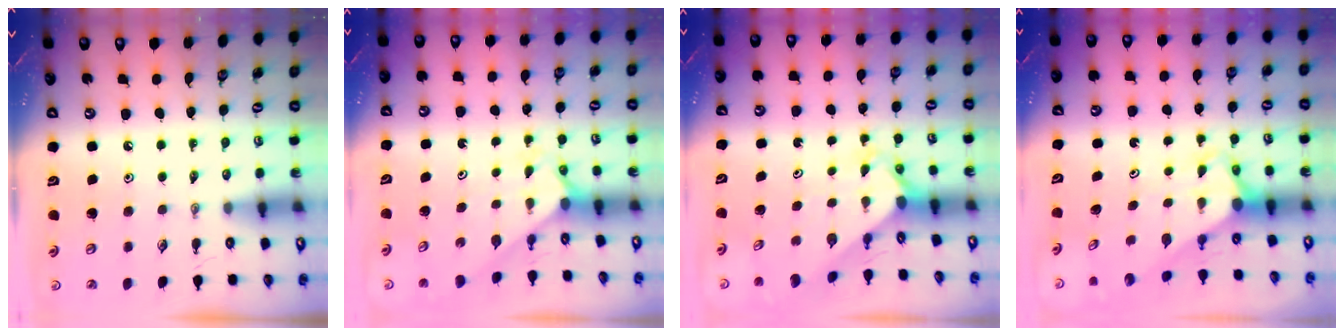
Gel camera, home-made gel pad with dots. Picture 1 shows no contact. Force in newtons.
{"total": 2.1, "press": 2.1, "slide": 0.2}
{"total": 2.5, "press": 2.5, "slide": 0.3}
{"total": 2.7, "press": 2.7, "slide": 0.2}